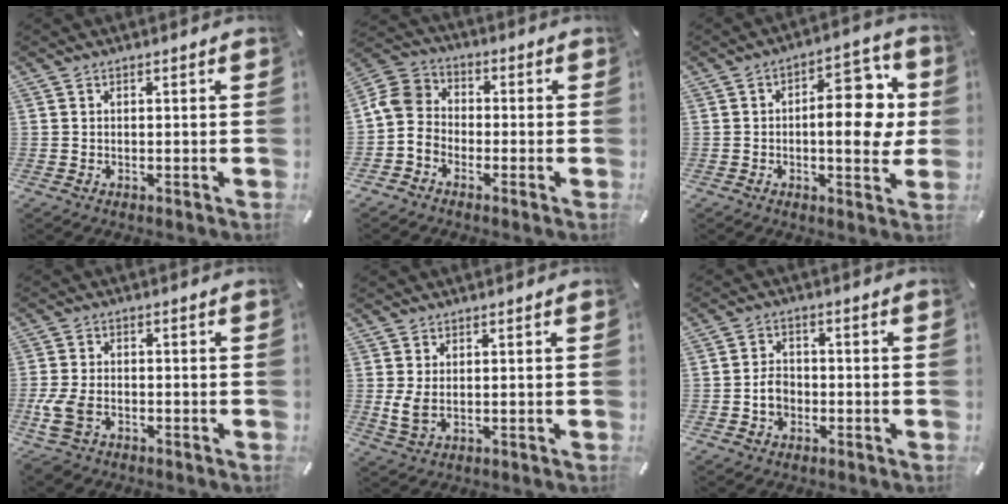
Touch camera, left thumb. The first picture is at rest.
{"total": 7.6, "force": [-2.9, 6.4, 2.8], "torque": [-0.071, 0.031, -0.054]}
{"total": 15.0, "force": [1.4, 7.8, 12.8], "torque": [-0.149, -0.016, 0.019]}
{"total": 7.7, "force": [-2.9, 5.0, 5.1], "torque": [-0.125, 0.002, -0.053]}
{"total": 4.1, "force": [0.5, 2.4, 3.3], "torque": [-0.076, -0.009, 0.005]}
{"total": 4.6, "force": [-1.3, 3.7, 2.4], "torque": [-0.044, 0.000, -0.025]}